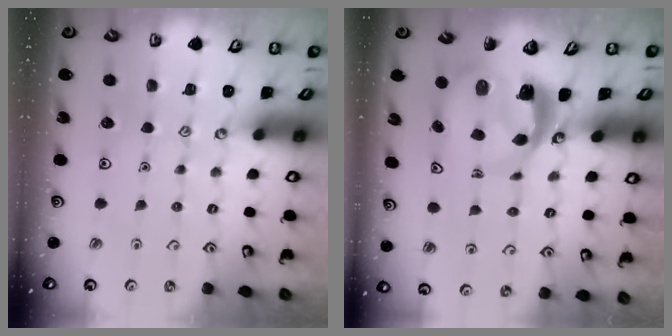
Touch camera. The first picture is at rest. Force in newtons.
{"total": 6.4, "press": 6.3, "slide": 0.9}